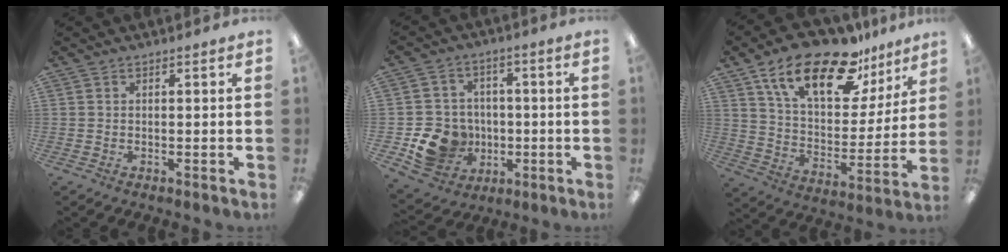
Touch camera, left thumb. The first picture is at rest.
{"total": 12.3, "force": [-3.5, 10.9, 4.5], "torque": [-0.103, 0.025, -0.050]}
{"total": 21.9, "force": [14.5, 9.3, 13.6], "torque": [-0.225, -0.080, 0.248]}